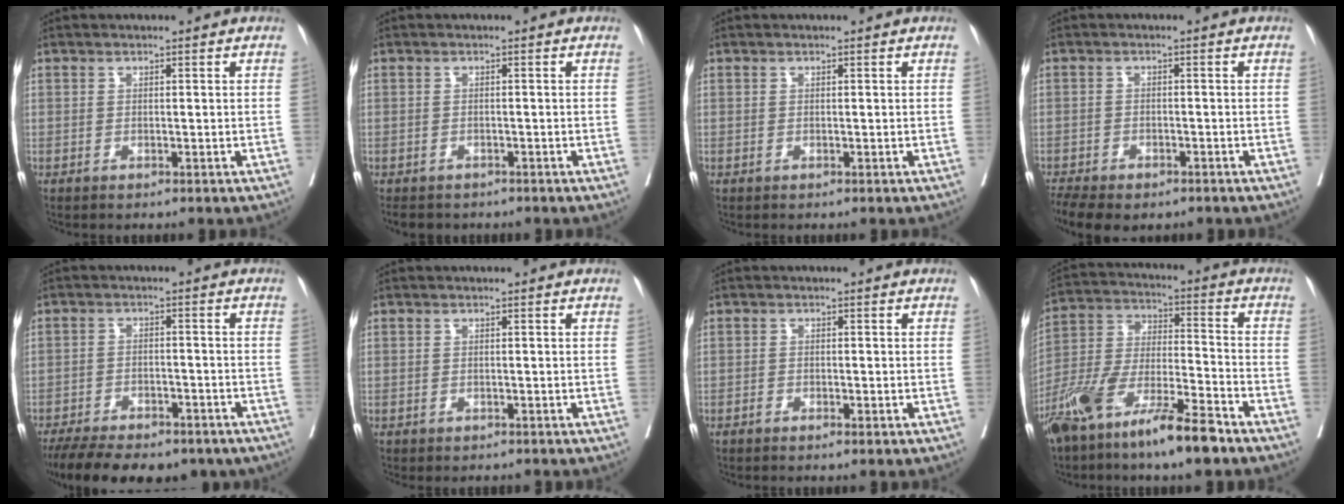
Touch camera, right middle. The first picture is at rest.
{"total": 4.7, "force": [-4.0, 2.1, 1.4], "torque": [-0.023, -0.005, -0.053]}
{"total": 0.0}
{"total": 9.6, "force": [-7.0, 4.3, 4.9], "torque": [-0.096, -0.005, -0.104]}
{"total": 18.7, "force": [-14.3, 7.4, 9.5], "torque": [-0.197, -0.014, -0.198]}
{"total": 1.3, "force": [-1.2, 0.4, 0.3], "torque": [-0.012, -0.003, -0.018]}
{"total": 1.2, "force": [-0.9, 0.4, 0.8], "torque": [-0.013, 0.001, -0.014]}
{"total": 15.1, "force": [-10.5, 2.3, 10.7], "torque": [-0.214, -0.013, -0.196]}